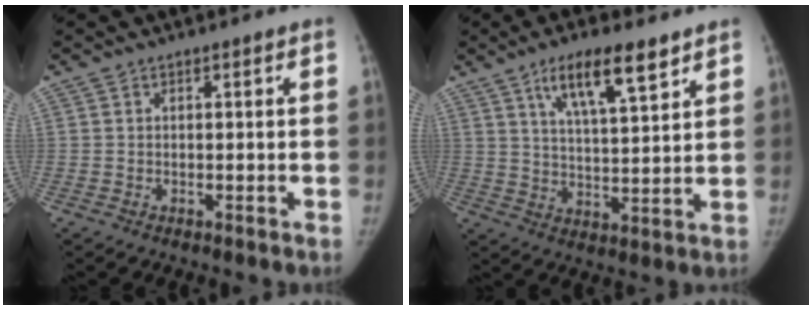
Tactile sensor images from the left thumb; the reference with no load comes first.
{"total": 11.5, "force": [7.0, 3.2, 8.5], "torque": [-0.131, -0.033, 0.123]}